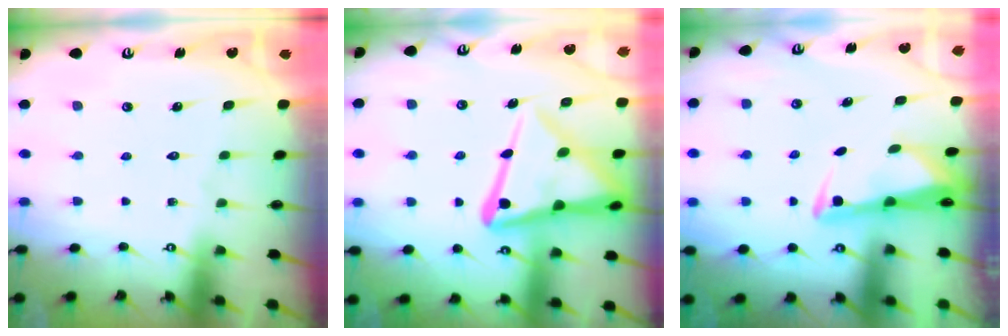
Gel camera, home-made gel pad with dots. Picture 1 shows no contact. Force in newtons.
{"total": 17.7, "press": 17.6, "slide": 1.8}
{"total": 3.0, "press": 3.0, "slide": 0.7}